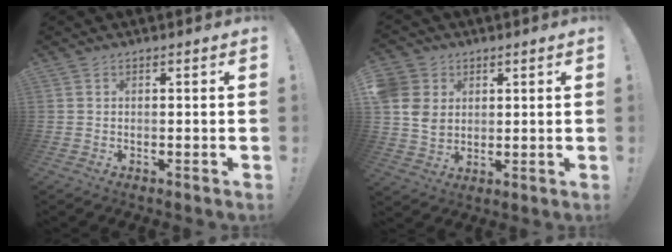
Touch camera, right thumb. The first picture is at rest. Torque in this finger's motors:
{"motor_torque": [0.06, 0.06, 1.17, 0.19, 0.36]}